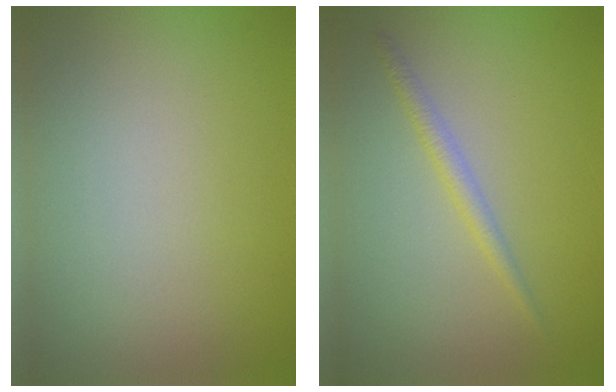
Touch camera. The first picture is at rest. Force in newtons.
{"total": 1.5, "press": 1.4, "slide": 0.1}